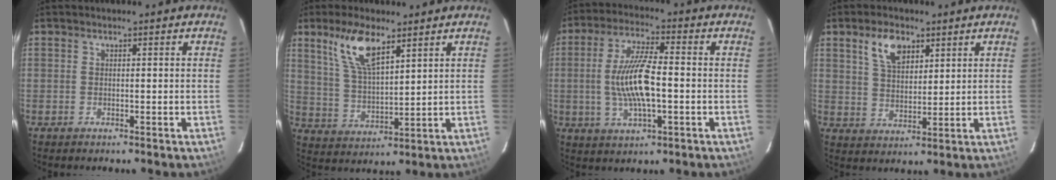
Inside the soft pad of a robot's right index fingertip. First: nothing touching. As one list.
[{"total": 9.9, "force": [6.2, 3.3, 7.0], "torque": [-0.137, 0.007, 0.130]}, {"total": 11.7, "force": [-1.3, 3.2, 11.2], "torque": [-0.221, 0.001, -0.022]}, {"total": 7.3, "force": [4.1, 4.0, 4.6], "torque": [-0.083, 0.009, 0.077]}]